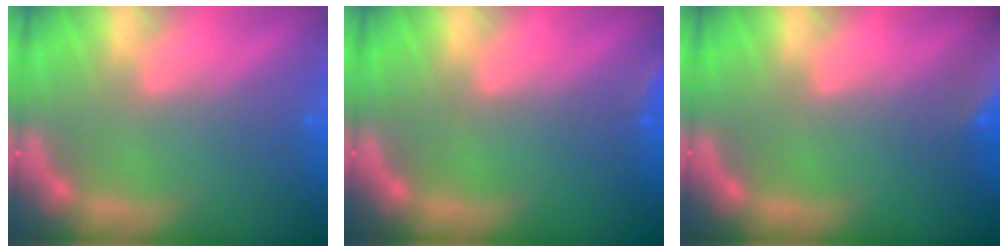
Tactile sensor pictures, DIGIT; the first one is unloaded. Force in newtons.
{"total": 1.4}
{"total": 8.5}